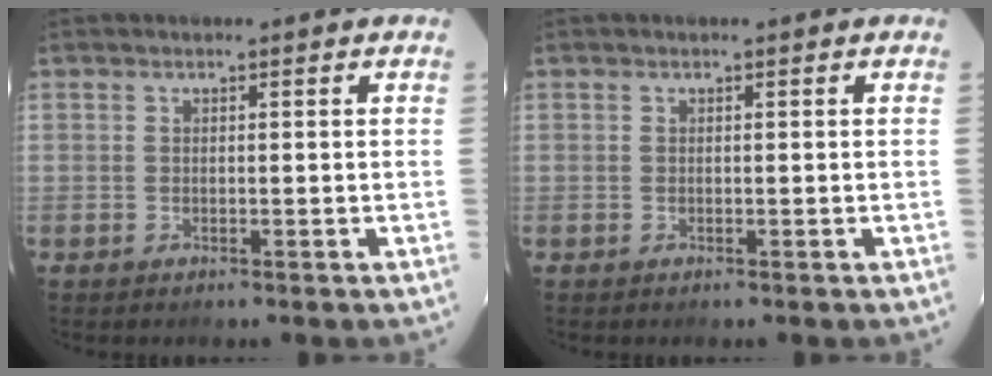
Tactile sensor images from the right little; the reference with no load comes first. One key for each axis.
{"total": 0.0}